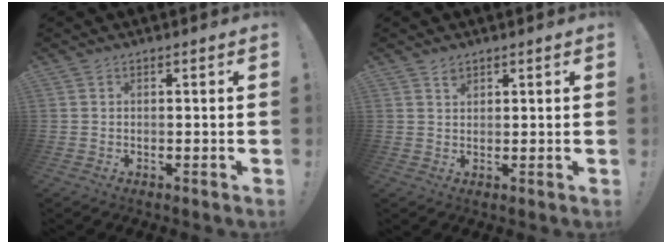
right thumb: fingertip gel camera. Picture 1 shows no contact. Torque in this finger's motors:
{"motor_torque": [-0.08, 0.20, 0.04, -0.09, 0.00]}